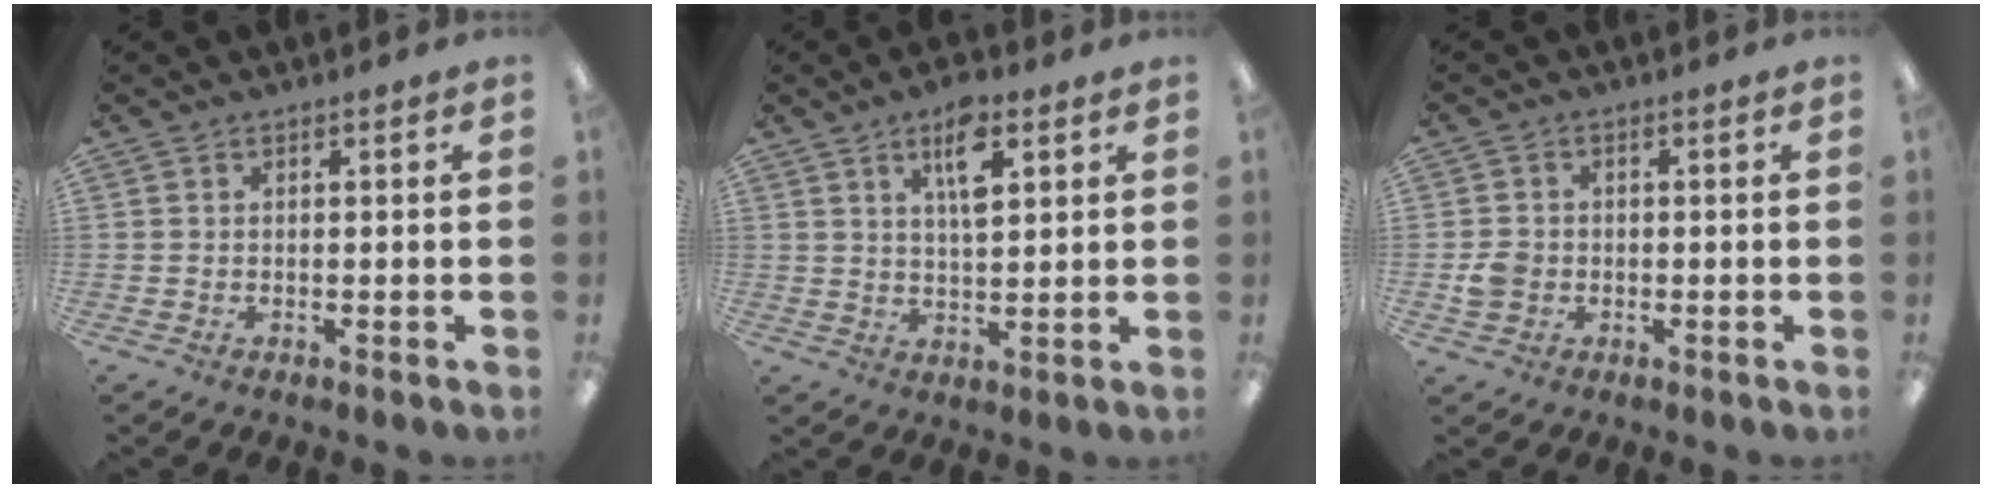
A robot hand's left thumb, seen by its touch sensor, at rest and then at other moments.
{"total": 8.6, "force": [4.5, 3.5, 6.4], "torque": [-0.096, -0.009, 0.070]}
{"total": 3.7, "force": [-0.6, 3.3, 1.5], "torque": [-0.018, 0.004, -0.012]}